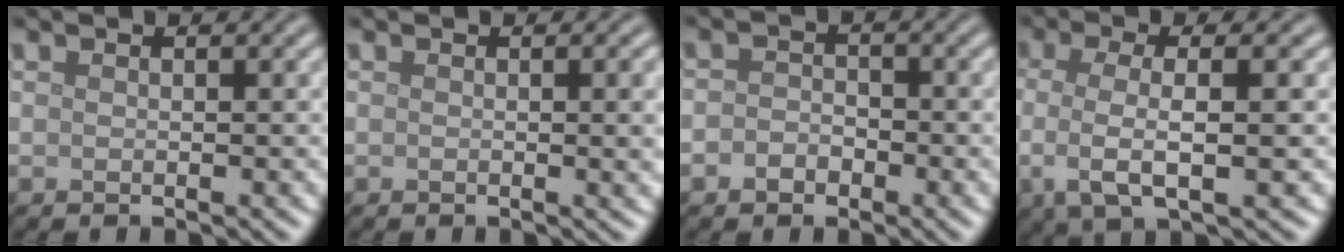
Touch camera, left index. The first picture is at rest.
{"total": 2.9, "force": [0.1, 0.9, 2.8], "torque": [-0.029, 0.001, -0.001]}
{"total": 1.9, "force": [-0.8, 1.5, 0.8], "torque": [-0.011, 0.001, -0.021]}
{"total": 5.0, "force": [-0.6, 1.6, 4.7], "torque": [-0.085, -0.005, -0.014]}